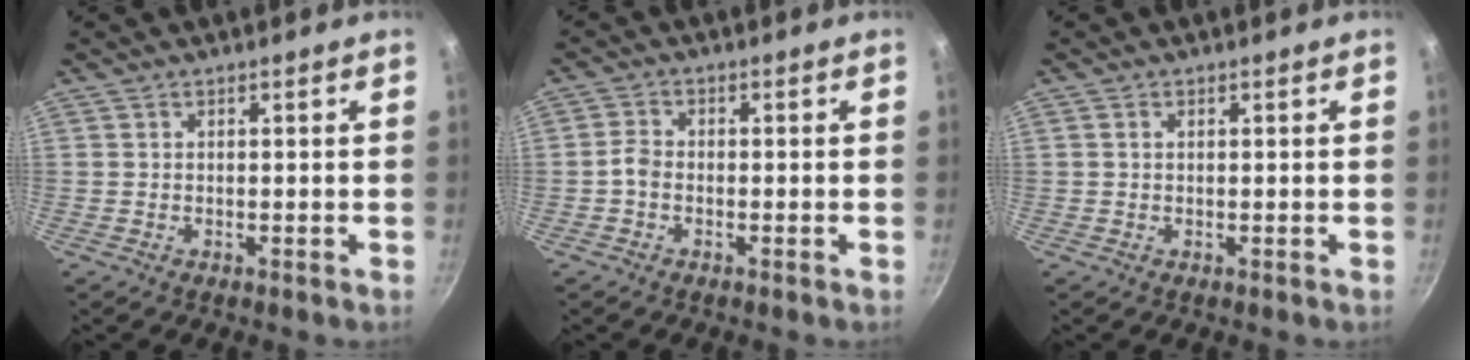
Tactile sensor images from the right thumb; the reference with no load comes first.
{"total": 2.3, "force": [-1.1, 1.5, 1.4], "torque": [-0.032, 0.015, -0.028]}
{"total": 0.8, "force": [0.2, 0.5, 0.5], "torque": [-0.009, 0.003, 0.003]}